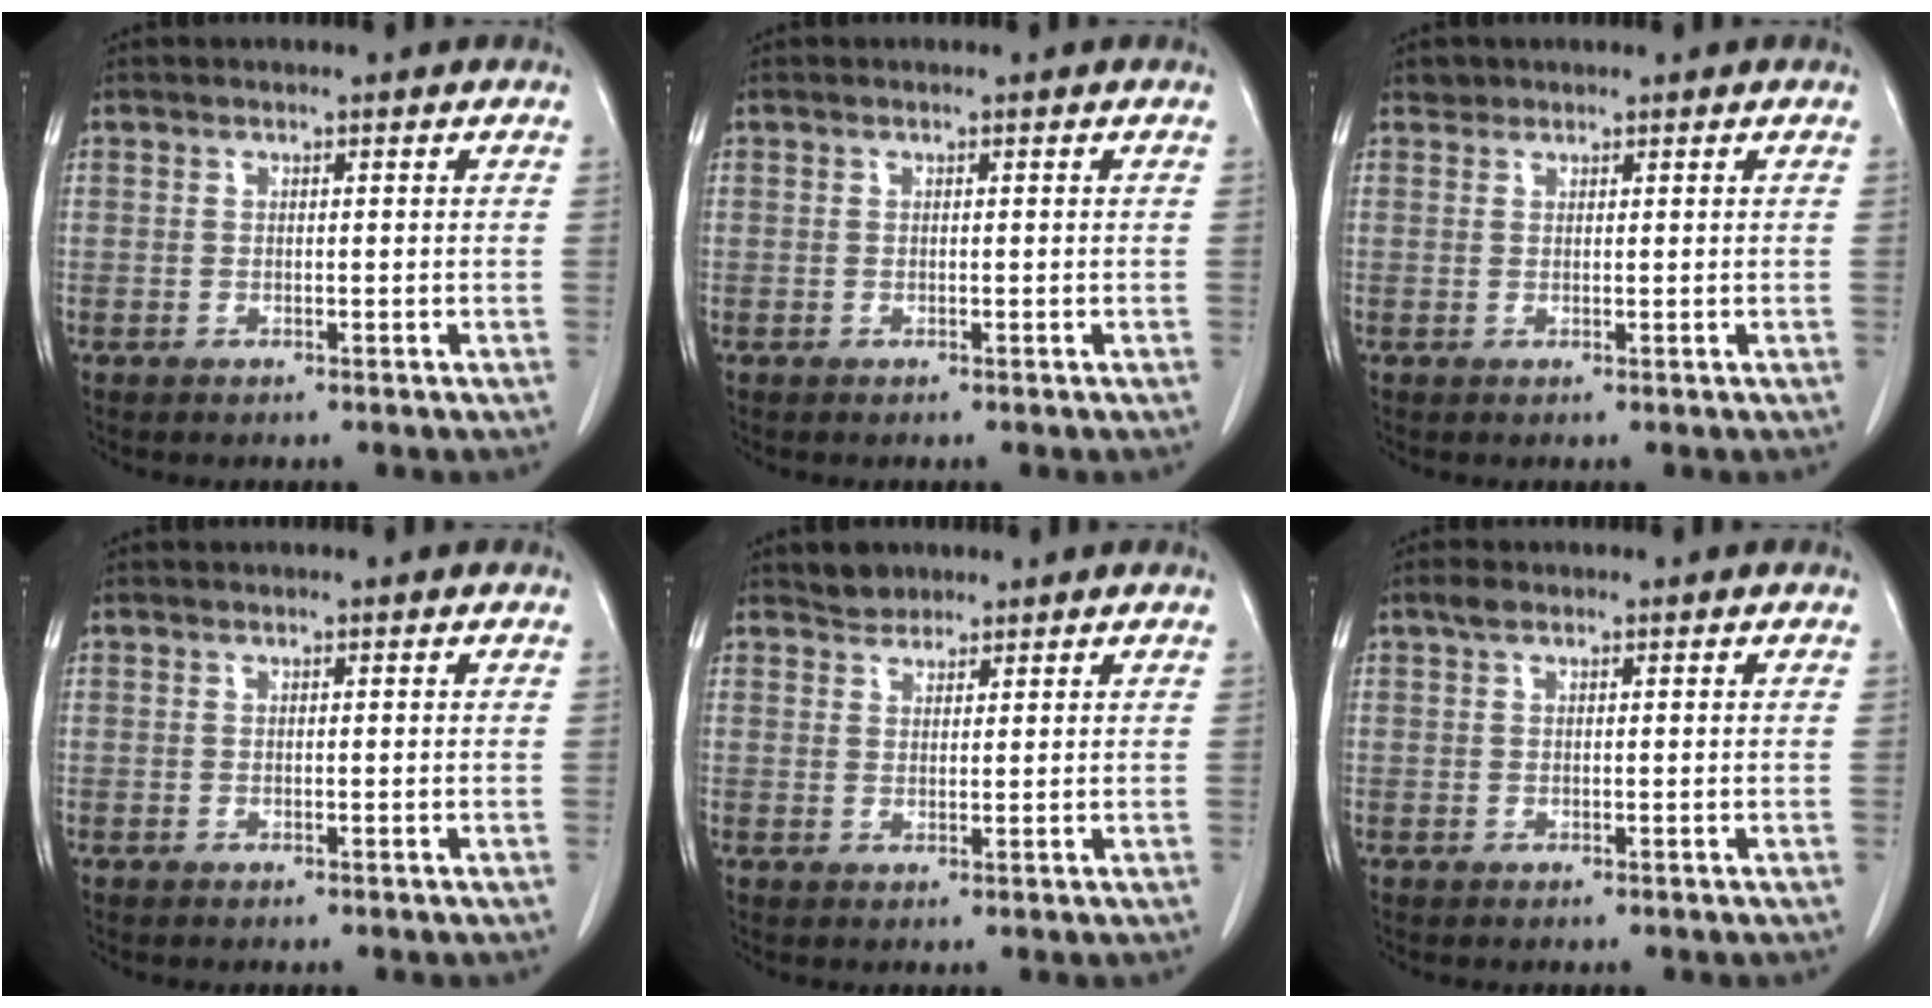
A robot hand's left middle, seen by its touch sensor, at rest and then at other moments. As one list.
[{"total": 0.0}, {"total": 1.0, "force": [0.8, 0.5, -0.1], "torque": [0.003, 0.004, 0.013]}, {"total": 0.0}, {"total": 2.1, "force": [1.9, 0.9, 0.0], "torque": [-0.002, 0.002, 0.033]}, {"total": 1.2, "force": [0.8, 0.5, 0.7], "torque": [-0.016, 0.013, 0.015]}]